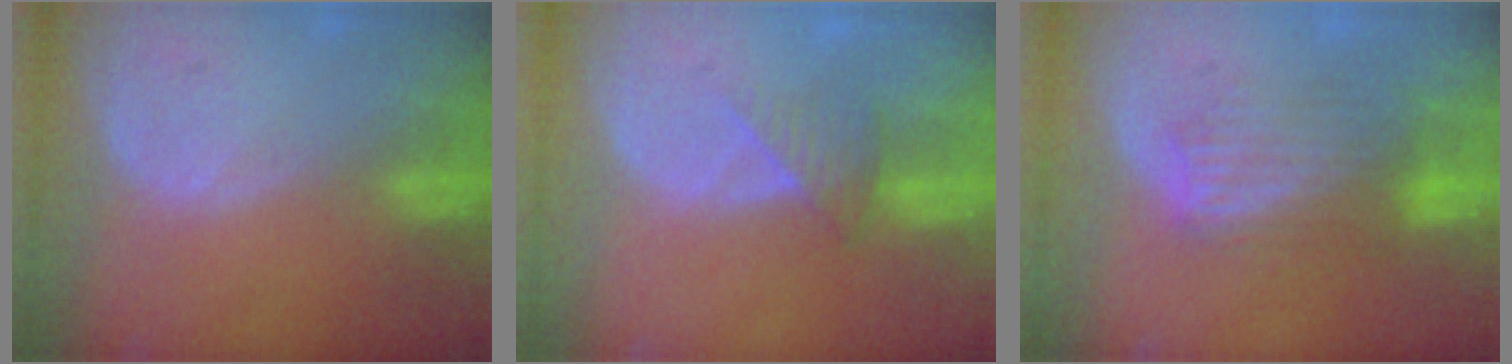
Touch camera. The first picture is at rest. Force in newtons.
{"total": 3.5, "press": 3.1, "slide": 1.5}
{"total": 6.3, "press": 6.3, "slide": 0.5}